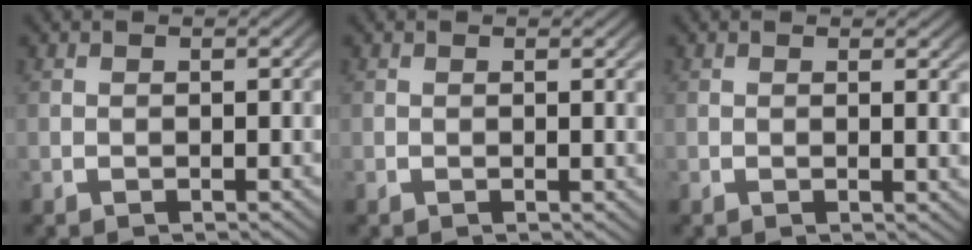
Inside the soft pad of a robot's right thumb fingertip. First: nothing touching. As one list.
[{"total": 0.5, "force": [0.3, -0.1, 0.4], "torque": [-0.007, -0.001, 0.005]}, {"total": 1.1, "force": [0.6, 0.0, 0.9], "torque": [-0.012, -0.005, 0.008]}]